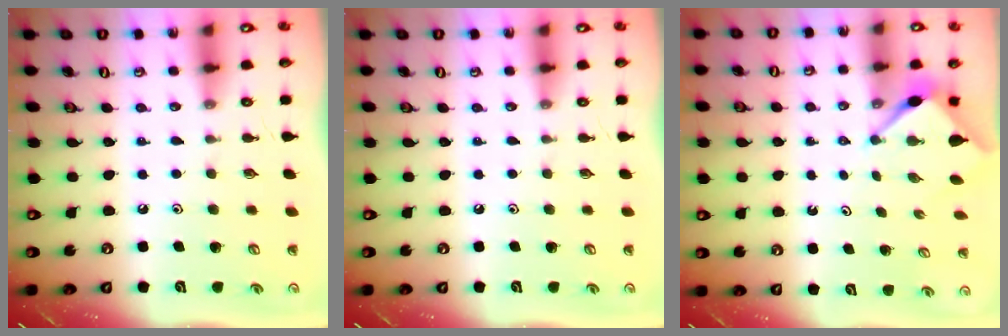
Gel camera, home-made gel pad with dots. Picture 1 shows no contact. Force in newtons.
{"total": 0.0}
{"total": 2.9, "press": 2.9, "slide": 0.3}